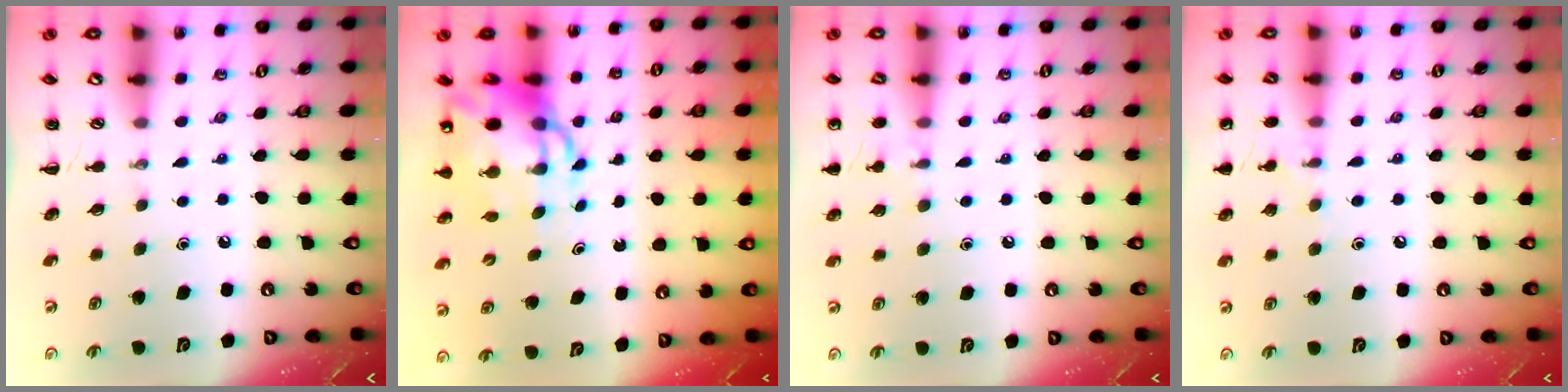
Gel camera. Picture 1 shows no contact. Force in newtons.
{"total": 10.0, "press": 9.7, "slide": 2.6}
{"total": 6.4, "press": 6.1, "slide": 2.1}
{"total": 7.0, "press": 6.8, "slide": 1.8}